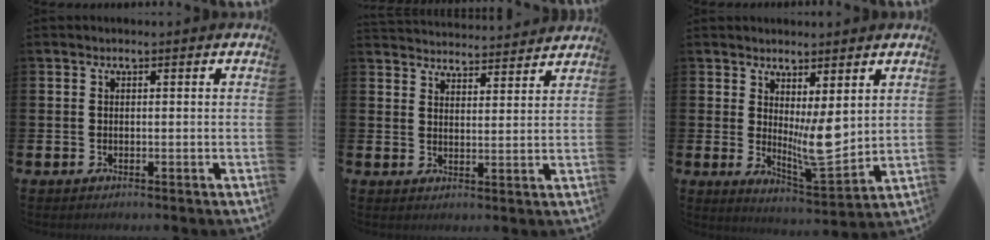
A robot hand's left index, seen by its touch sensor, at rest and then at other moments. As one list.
[{"total": 4.4, "force": [4.4, 0.3, -0.3], "torque": [-0.005, -0.035, 0.078]}, {"total": 6.1, "force": [2.3, 1.8, 5.3], "torque": [-0.076, -0.032, 0.040]}]